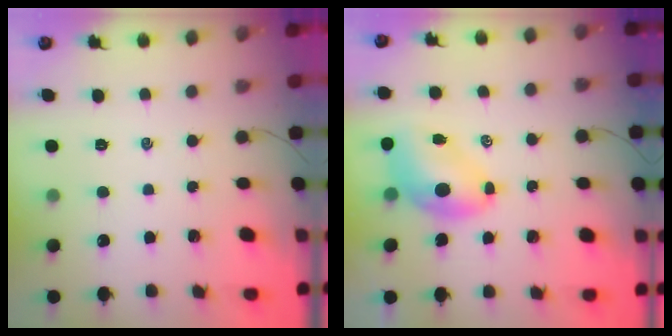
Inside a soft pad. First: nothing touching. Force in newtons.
{"total": 7.1, "press": 6.9, "slide": 1.6}